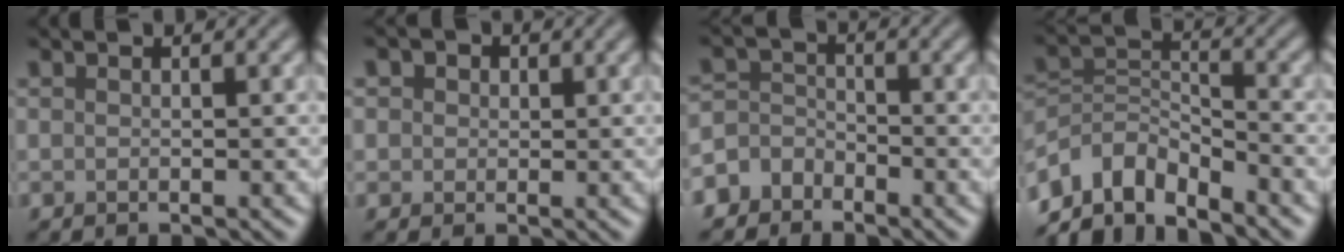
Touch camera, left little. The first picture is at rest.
{"total": 4.1, "force": [2.0, 3.1, 1.8], "torque": [-0.021, 0.020, 0.008]}
{"total": 3.9, "force": [-3.0, 2.5, 0.3], "torque": [0.026, 0.005, -0.065]}
{"total": 7.1, "force": [-5.6, 3.0, 3.0], "torque": [-0.049, -0.002, -0.118]}